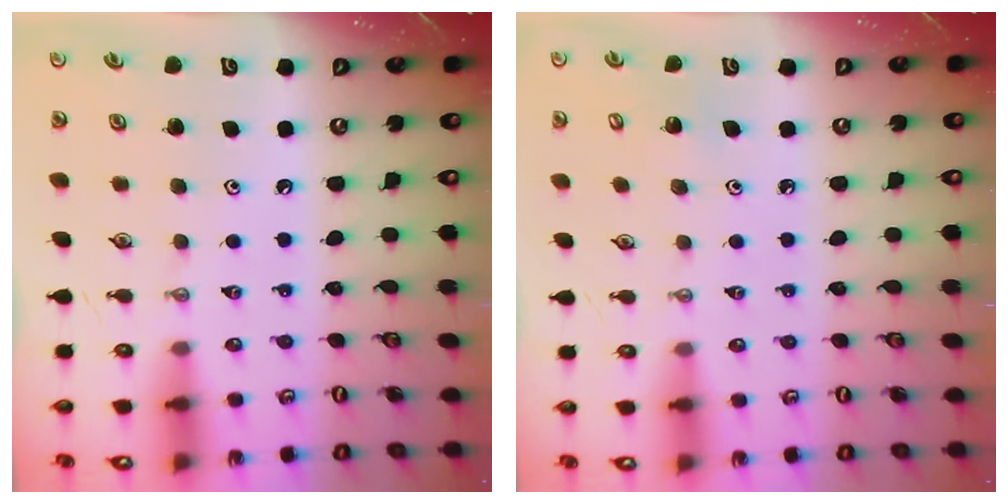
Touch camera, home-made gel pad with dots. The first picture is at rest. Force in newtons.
{"total": 2.9, "press": 2.9, "slide": 0.3}